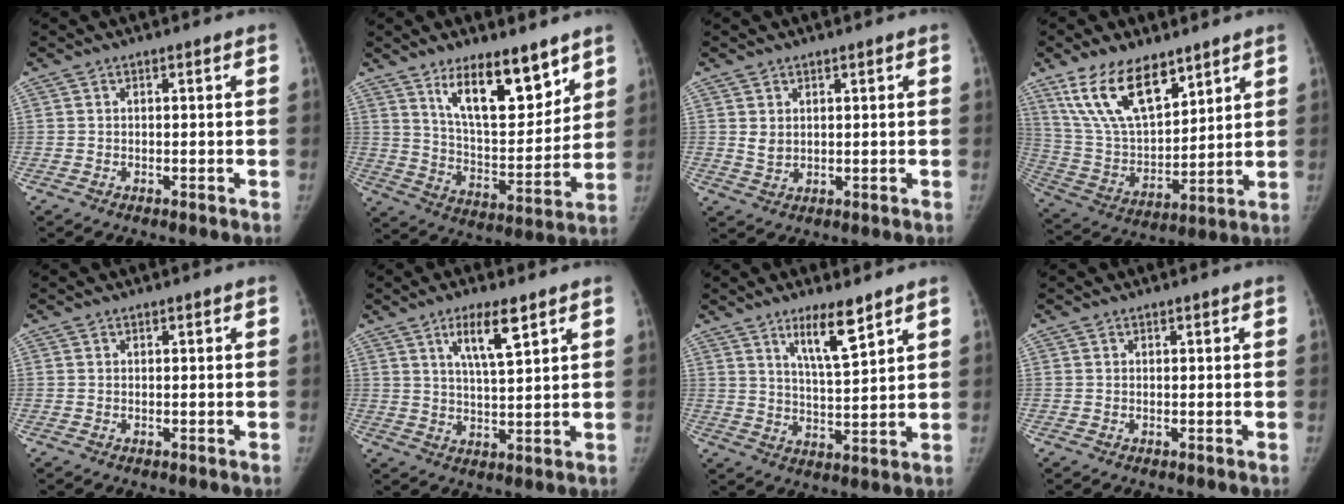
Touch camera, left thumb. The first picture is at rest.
{"total": 15.9, "force": [10.3, 5.9, 10.5], "torque": [-0.128, -0.073, 0.185]}
{"total": 2.6, "force": [1.1, 2.0, 1.2], "torque": [-0.014, -0.012, 0.028]}
{"total": 17.8, "force": [11.2, 8.4, 10.9], "torque": [-0.166, -0.052, 0.226]}
{"total": 0.0}
{"total": 8.3, "force": [4.4, 1.9, 6.7], "torque": [-0.116, -0.026, 0.083]}
{"total": 8.5, "force": [5.6, 1.5, 6.1], "torque": [-0.100, -0.042, 0.103]}
{"total": 0.0}